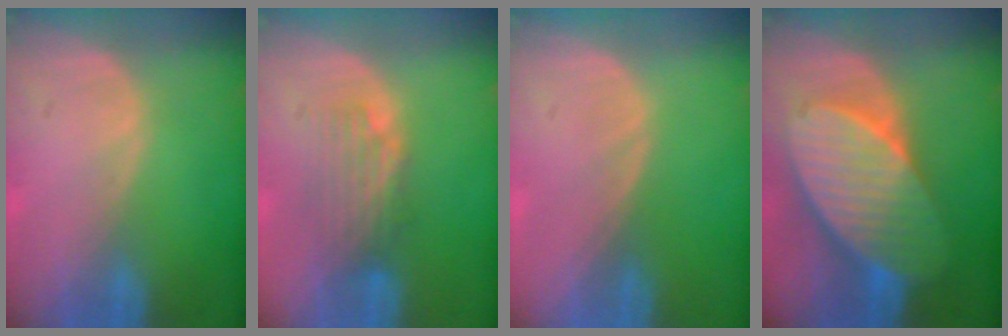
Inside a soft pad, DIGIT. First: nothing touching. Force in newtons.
{"total": 4.5, "press": 3.8, "slide": 2.3}
{"total": 0.0}
{"total": 10.3, "press": 10.3, "slide": 0.7}